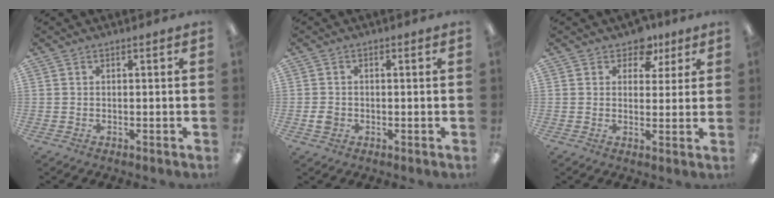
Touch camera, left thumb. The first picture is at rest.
{"total": 2.5, "force": [-0.6, 2.1, 1.1], "torque": [-0.010, 0.001, -0.013]}
{"total": 6.3, "force": [4.2, 4.0, 2.4], "torque": [-0.023, -0.020, 0.072]}